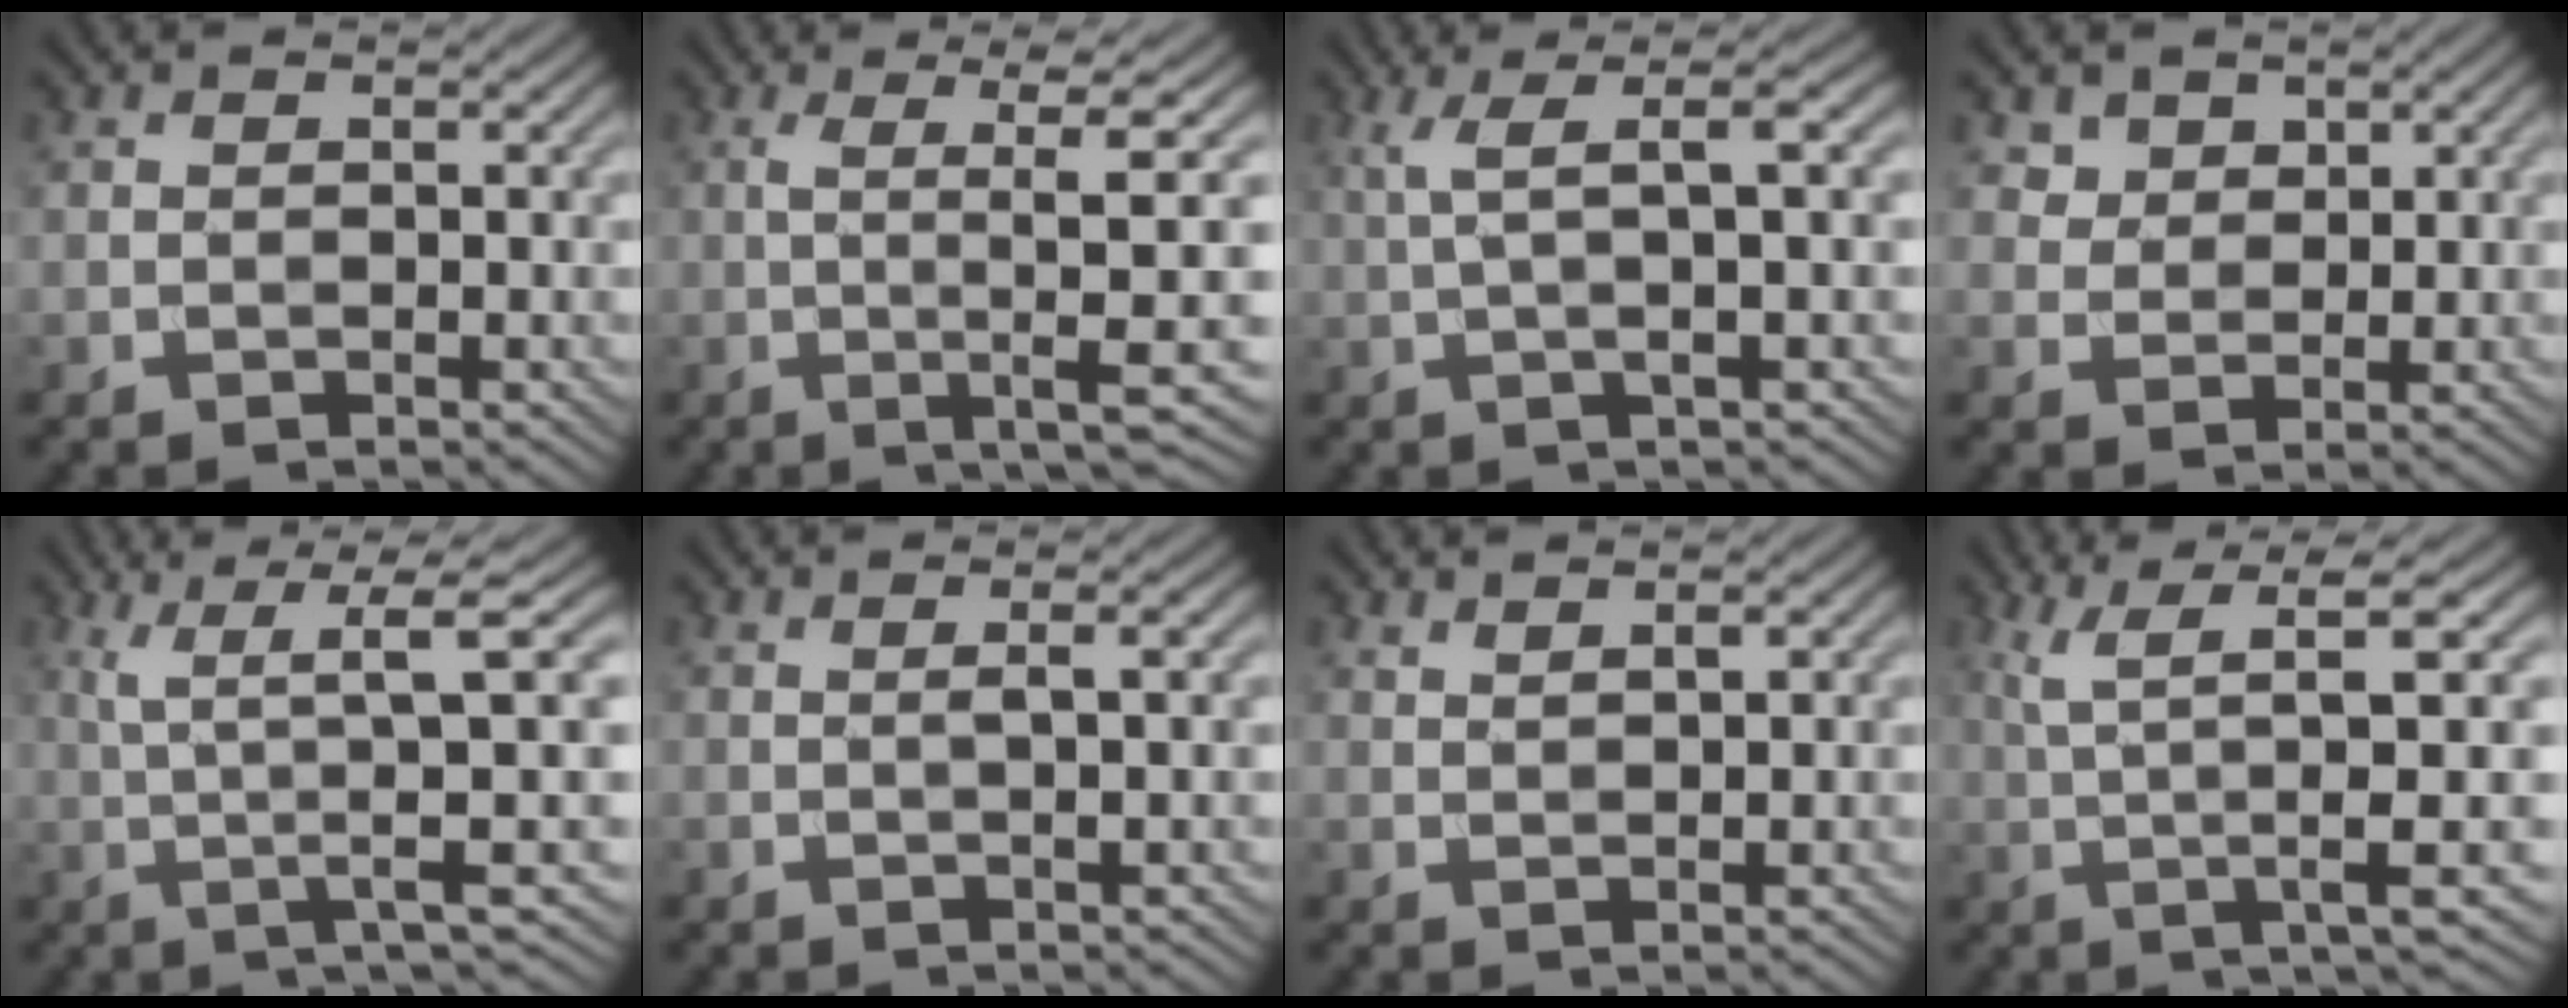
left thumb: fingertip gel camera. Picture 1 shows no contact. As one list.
[{"total": 7.7, "force": [-0.7, 0.4, 7.6], "torque": [-0.135, 0.008, -0.007]}, {"total": 5.7, "force": [1.8, 0.8, 5.4], "torque": [-0.101, 0.022, 0.034]}, {"total": 3.4, "force": [2.2, 2.5, 0.9], "torque": [-0.037, -0.019, 0.054]}, {"total": 7.9, "force": [1.2, 1.0, 7.8], "torque": [-0.144, 0.013, 0.024]}, {"total": 1.9, "force": [0.4, 0.1, 1.8], "torque": [-0.035, 0.008, 0.001]}, {"total": 1.3, "force": [1.1, 0.1, 0.6], "torque": [-0.017, -0.001, 0.024]}, {"total": 8.1, "force": [1.4, 1.2, 7.9], "torque": [-0.150, 0.014, 0.032]}]